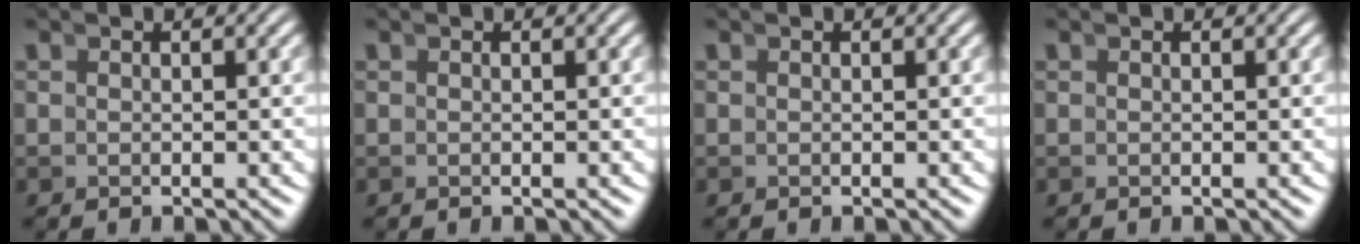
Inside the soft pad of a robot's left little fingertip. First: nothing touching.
{"total": 0.0}
{"total": 0.0}
{"total": 0.0}